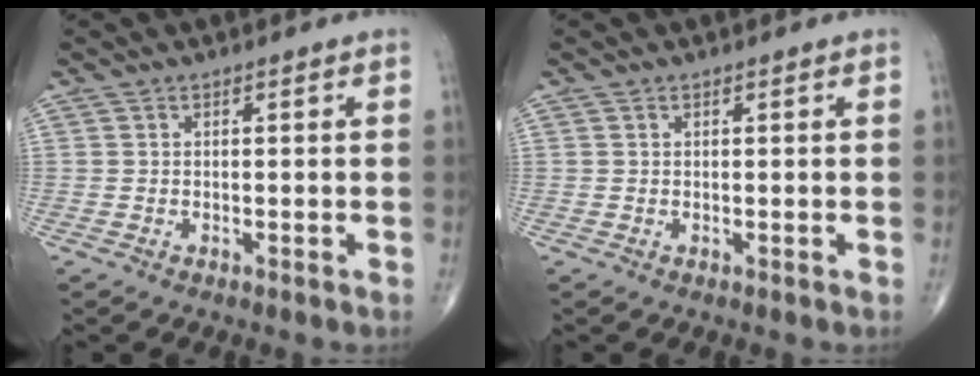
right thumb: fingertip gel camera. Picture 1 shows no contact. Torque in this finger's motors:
{"motor_torque": [-0.29, -0.12, -0.21, -0.07, 0.00]}